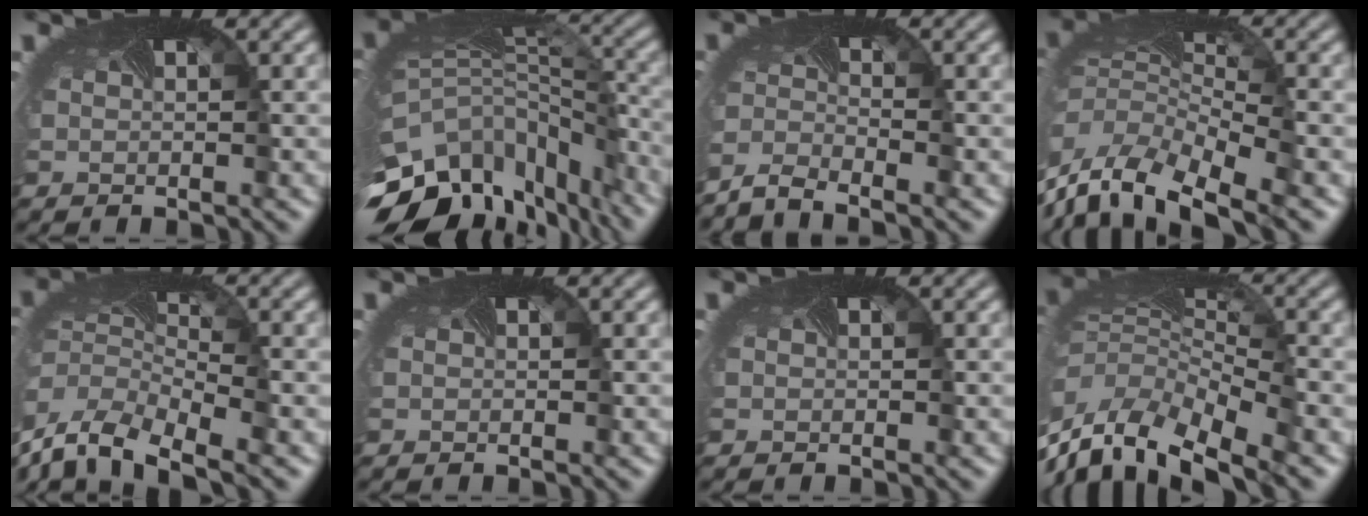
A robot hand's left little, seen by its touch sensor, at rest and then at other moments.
{"total": 15.9, "force": [-8.6, 9.9, 8.9], "torque": [-0.219, -0.044, -0.100]}
{"total": 3.2, "force": [-3.1, 0.1, 0.5], "torque": [-0.019, -0.015, -0.067]}
{"total": 9.7, "force": [-4.5, 4.9, 7.1], "torque": [-0.168, -0.030, -0.072]}
{"total": 9.7, "force": [-6.2, 4.6, 5.8], "torque": [-0.145, -0.027, -0.109]}
{"total": 0.0}
{"total": 0.0}
{"total": 9.5, "force": [-5.3, 4.7, 6.4], "torque": [-0.150, -0.025, -0.092]}